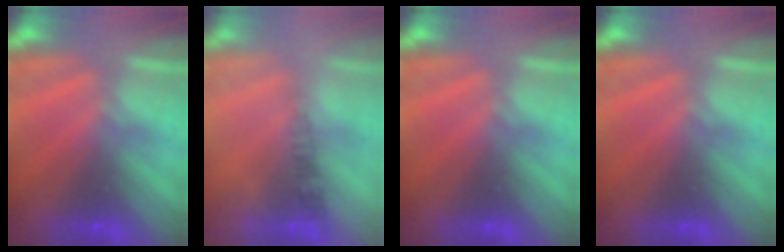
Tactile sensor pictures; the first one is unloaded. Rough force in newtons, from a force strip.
{"total": 2.5}
{"total": 0.0}
{"total": 0.0}